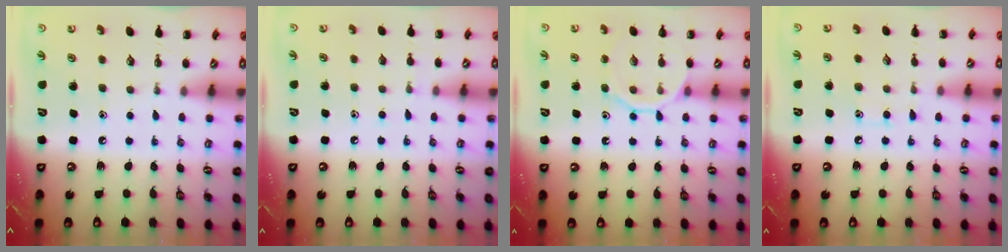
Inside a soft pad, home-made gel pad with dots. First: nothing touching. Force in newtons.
{"total": 4.0, "press": 3.7, "slide": 1.5}
{"total": 11.6, "press": 11.6, "slide": 1.3}
{"total": 6.9, "press": 6.5, "slide": 2.2}